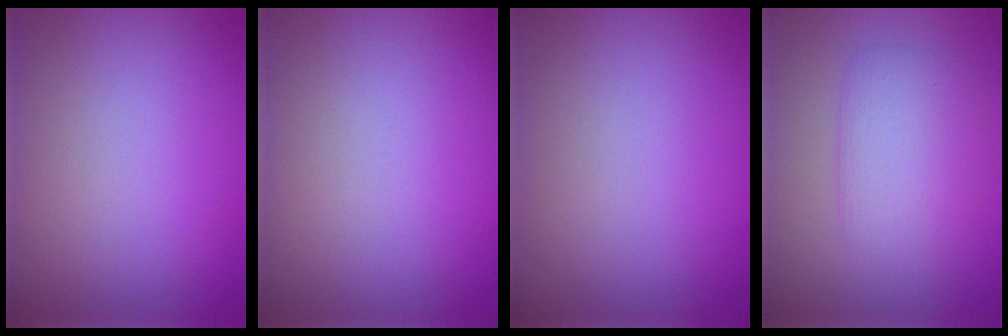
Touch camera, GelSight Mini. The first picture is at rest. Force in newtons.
{"total": 0.0}
{"total": 0.0}
{"total": 3.4, "press": 3.4, "slide": 0.0}